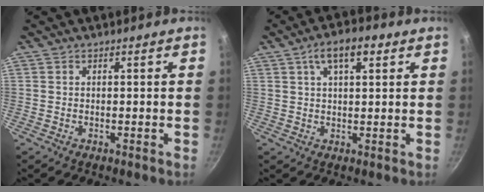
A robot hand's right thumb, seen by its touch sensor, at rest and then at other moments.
{"total": 7.4, "force": [3.3, 3.2, 5.8], "torque": [-0.086, 0.006, 0.051]}